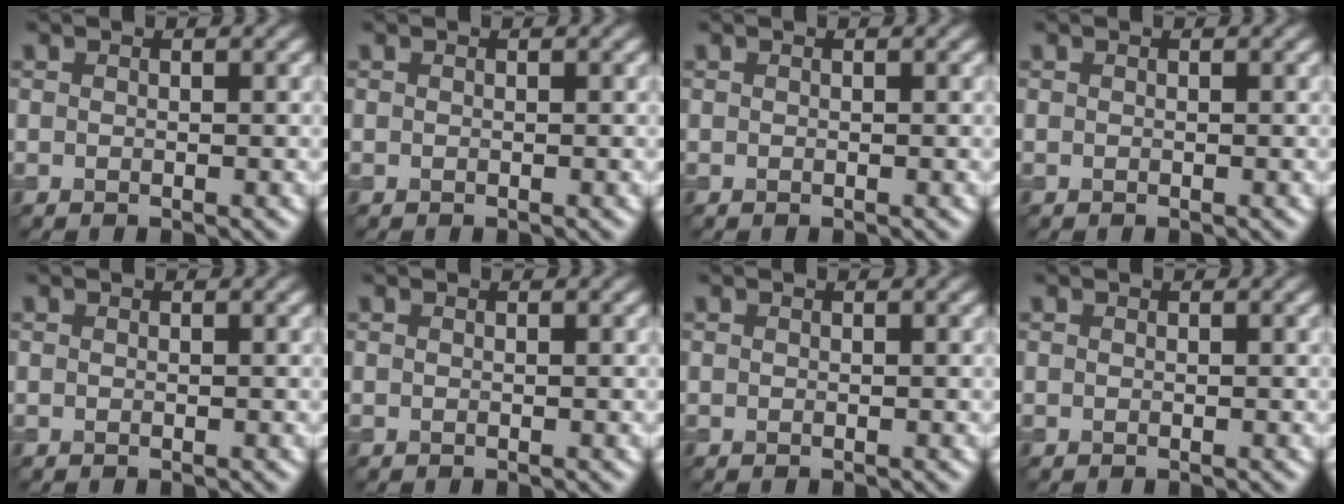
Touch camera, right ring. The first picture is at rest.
{"total": 0.0}
{"total": 0.0}
{"total": 0.0}
{"total": 0.0}
{"total": 0.0}
{"total": 0.0}
{"total": 0.0}